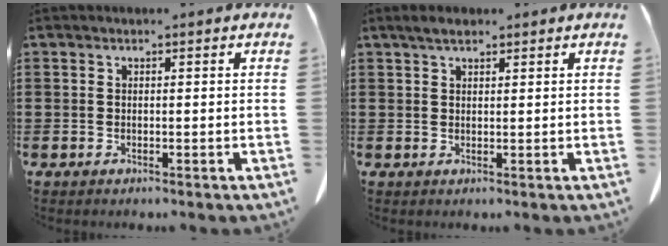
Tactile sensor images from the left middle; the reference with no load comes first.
{"total": 2.4, "force": [1.7, 0.7, 1.5], "torque": [-0.033, 0.002, 0.031]}